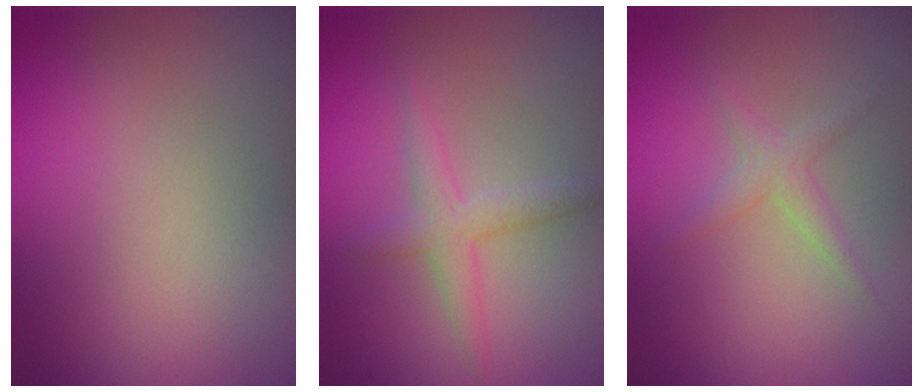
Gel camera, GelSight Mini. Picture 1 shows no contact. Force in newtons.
{"total": 2.3, "press": 2.3, "slide": 0.0}
{"total": 1.6, "press": 1.6, "slide": 0.1}